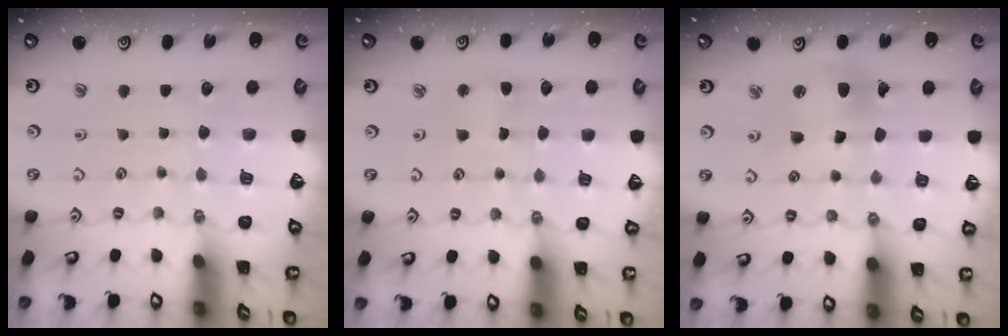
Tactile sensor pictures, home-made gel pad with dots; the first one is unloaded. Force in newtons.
{"total": 2.9, "press": 2.9, "slide": 0.3}
{"total": 11.2, "press": 11.2, "slide": 1.3}